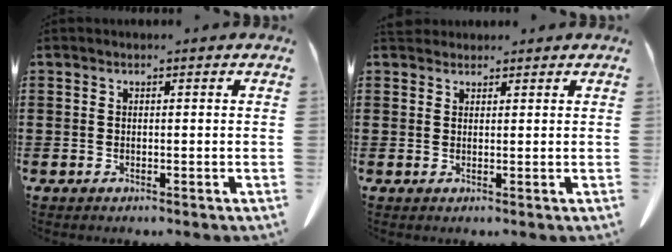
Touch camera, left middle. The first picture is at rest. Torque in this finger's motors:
{"motor_torque": [0.25, 0.23, -0.01, 0.01]}